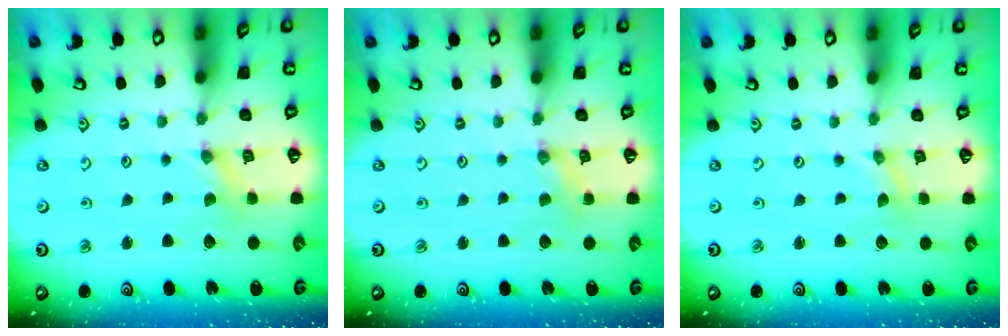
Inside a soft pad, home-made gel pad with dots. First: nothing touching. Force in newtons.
{"total": 2.4, "press": 2.3, "slide": 0.3}
{"total": 0.0}